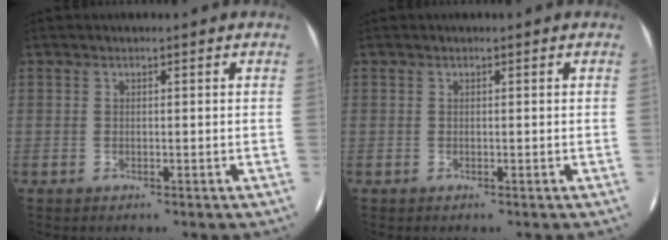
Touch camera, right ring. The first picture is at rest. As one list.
[{"total": 0.0}]